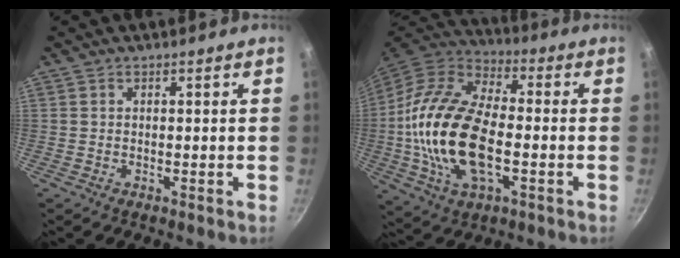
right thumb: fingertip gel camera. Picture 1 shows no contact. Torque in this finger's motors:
{"motor_torque": [-0.49, 2.02, 2.43, -0.33, 0.90]}